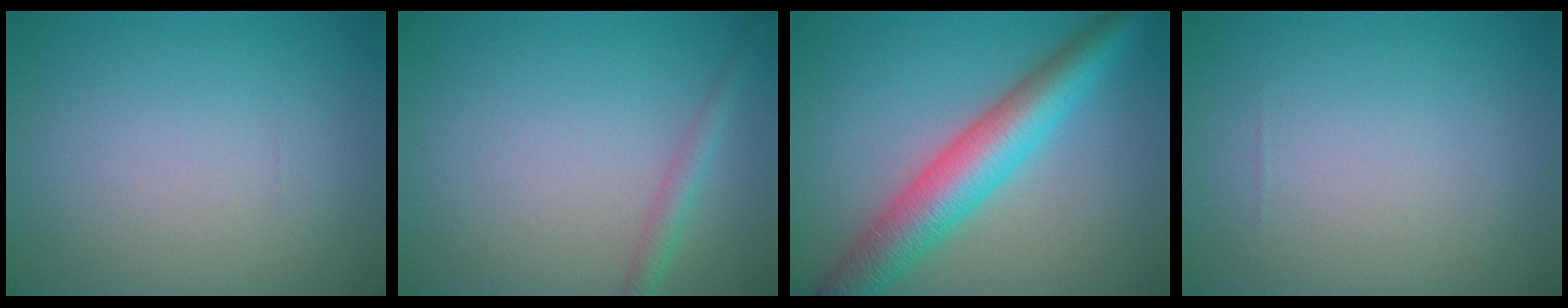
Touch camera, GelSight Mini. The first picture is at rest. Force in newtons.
{"total": 1.7, "press": 1.7, "slide": 0.1}
{"total": 7.1, "press": 7.1, "slide": 0.1}
{"total": 0.0}